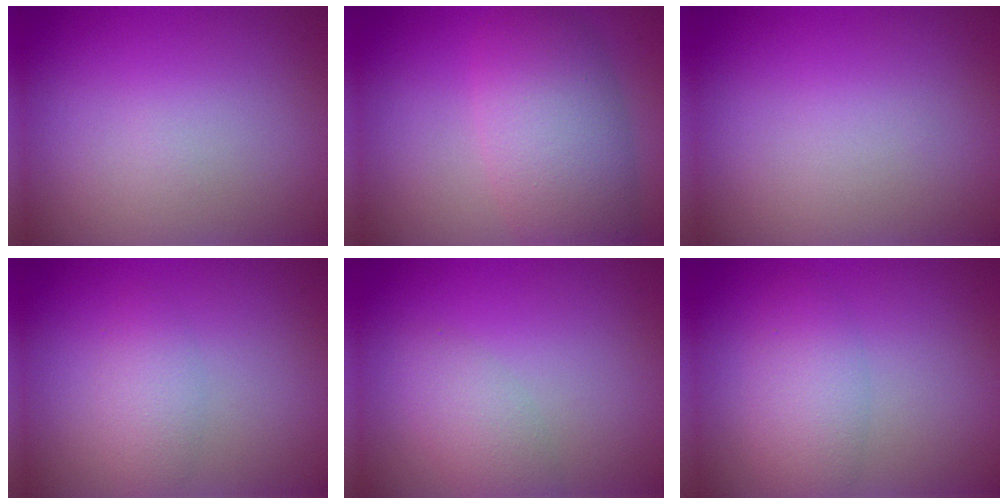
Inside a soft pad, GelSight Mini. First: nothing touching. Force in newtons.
{"total": 6.8, "press": 6.8, "slide": 0.2}
{"total": 0.0}
{"total": 2.1, "press": 2.1, "slide": 0.1}
{"total": 2.4, "press": 2.4, "slide": 0.1}
{"total": 2.4, "press": 2.4, "slide": 0.2}